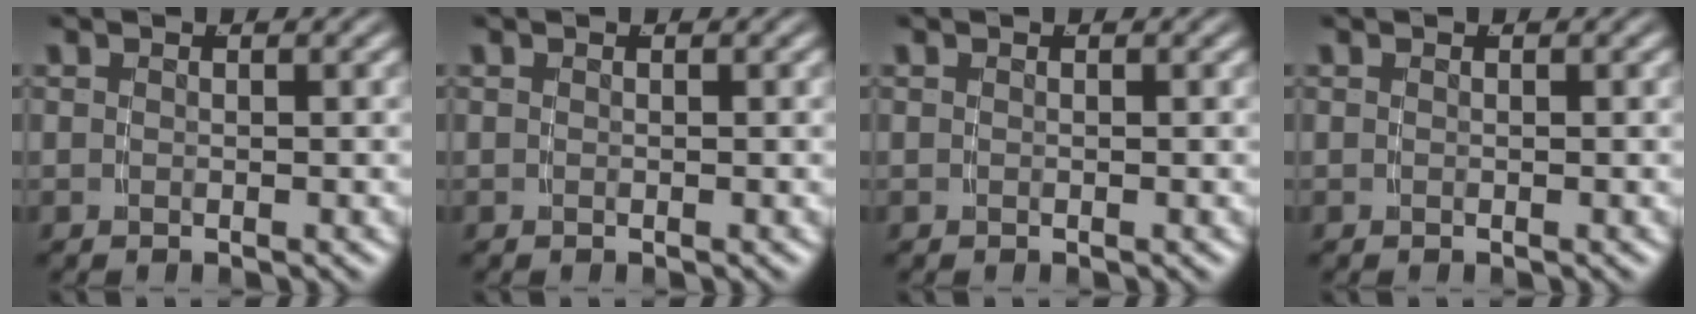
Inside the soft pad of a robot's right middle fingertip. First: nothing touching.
{"total": 0.0}
{"total": 0.0}
{"total": 0.0}